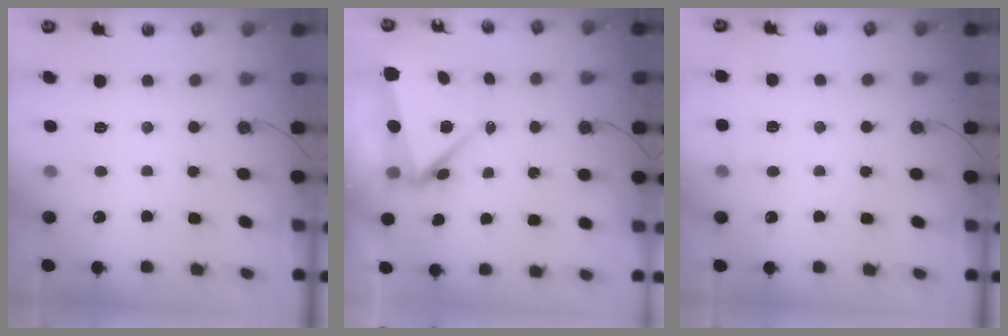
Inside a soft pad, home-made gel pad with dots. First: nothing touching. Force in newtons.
{"total": 6.8, "press": 6.7, "slide": 1.0}
{"total": 4.0, "press": 3.9, "slide": 0.7}